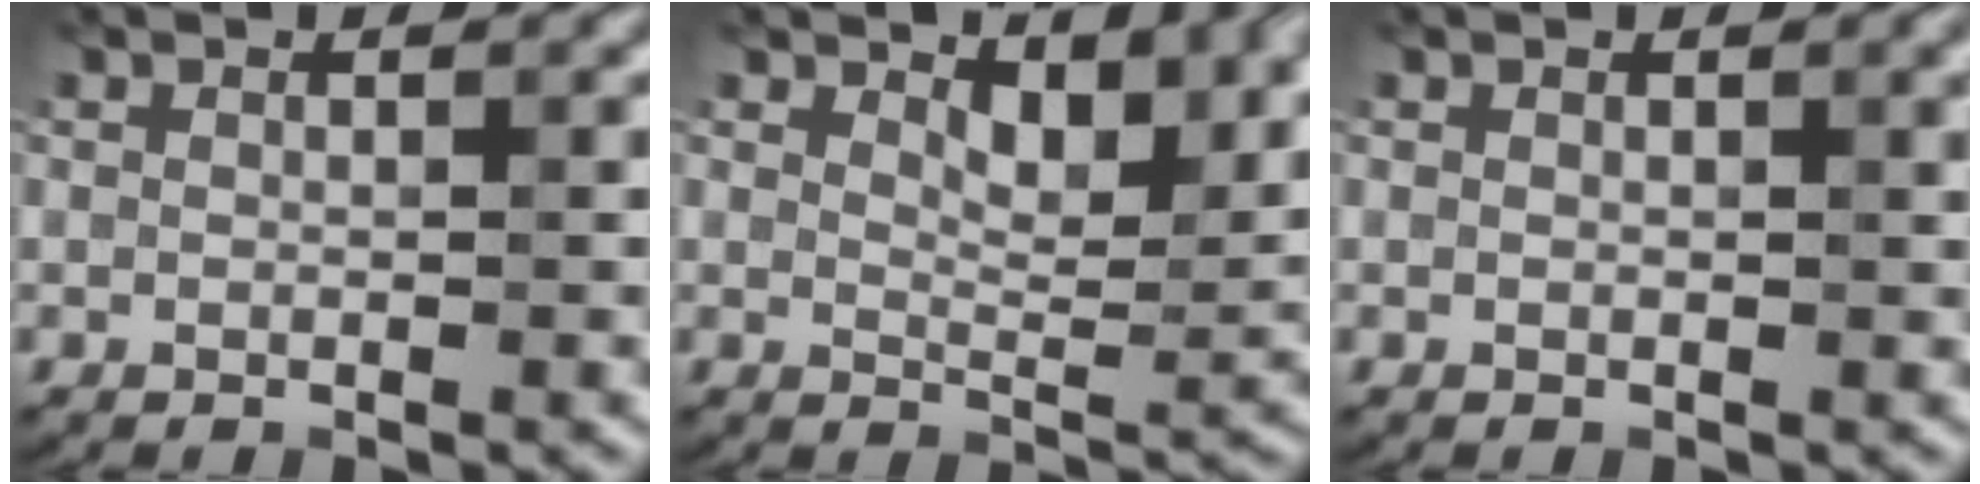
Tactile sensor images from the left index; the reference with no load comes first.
{"total": 3.4, "force": [2.7, 0.9, 1.9], "torque": [-0.044, -0.004, 0.063]}
{"total": 2.8, "force": [1.0, 1.1, 2.4], "torque": [-0.014, 0.018, 0.011]}